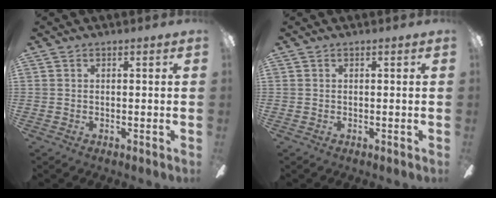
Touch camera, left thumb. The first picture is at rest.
{"total": 0.0}